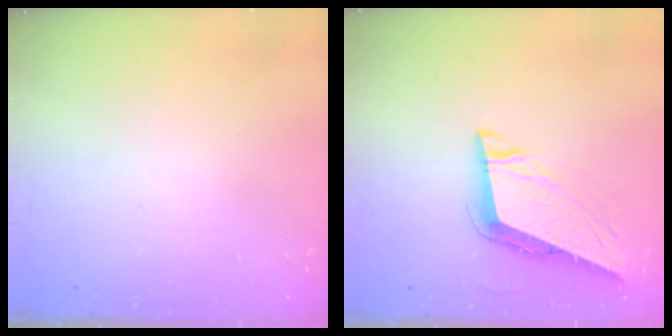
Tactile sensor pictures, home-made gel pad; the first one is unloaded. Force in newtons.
{"total": 8.7, "press": 8.4, "slide": 2.1}